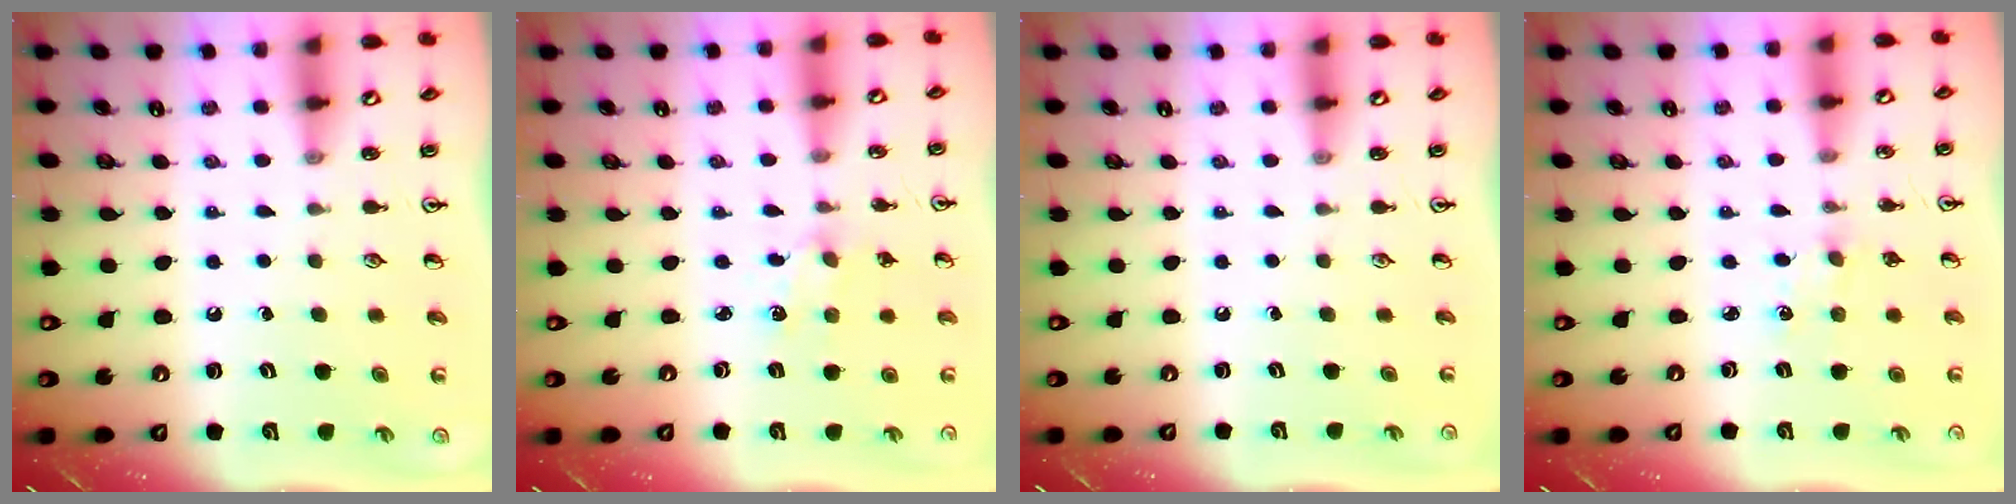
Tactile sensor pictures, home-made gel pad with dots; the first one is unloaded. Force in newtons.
{"total": 2.7, "press": 2.7, "slide": 0.3}
{"total": 0.0}
{"total": 2.1, "press": 2.1, "slide": 0.3}